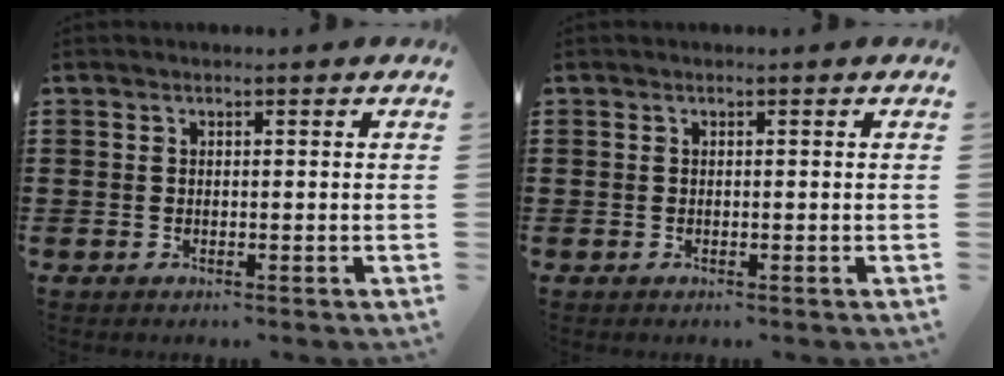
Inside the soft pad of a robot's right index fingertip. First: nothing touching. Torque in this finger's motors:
{"motor_torque": [-0.20, 0.20, 0.00, 0.00]}